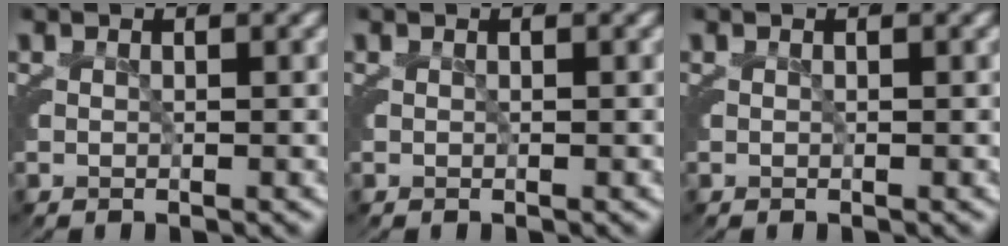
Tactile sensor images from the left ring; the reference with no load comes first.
{"total": 0.0}
{"total": 0.0}